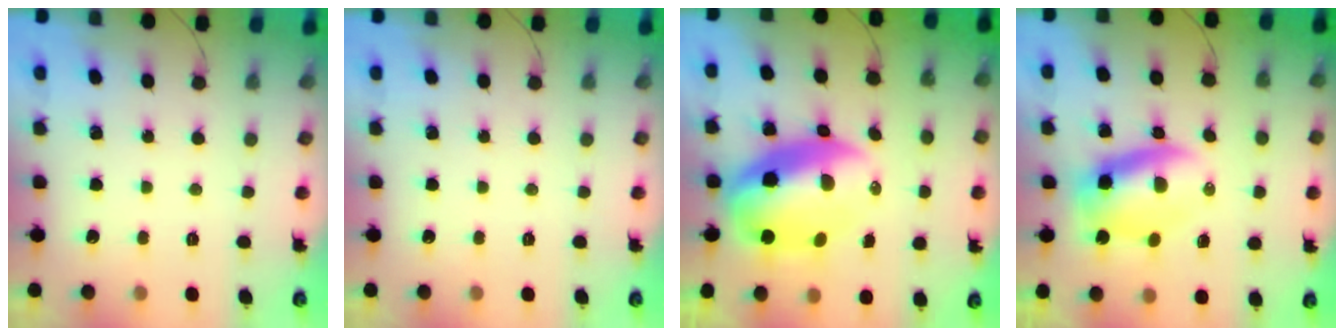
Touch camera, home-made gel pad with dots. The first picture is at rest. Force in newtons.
{"total": 0.0}
{"total": 14.3, "press": 13.8, "slide": 3.7}
{"total": 7.1, "press": 6.8, "slide": 2.0}